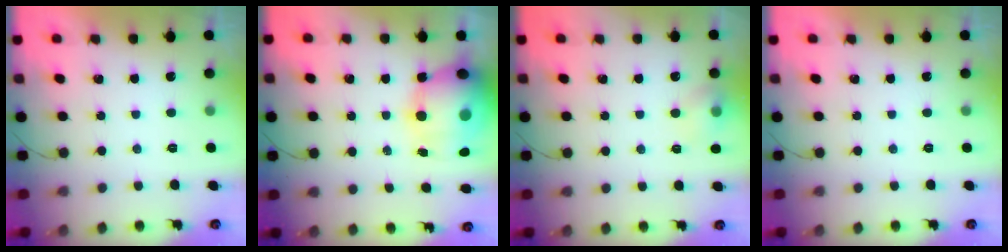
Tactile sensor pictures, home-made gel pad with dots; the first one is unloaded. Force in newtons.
{"total": 20.5, "press": 19.9, "slide": 4.9}
{"total": 7.2, "press": 7.0, "slide": 1.5}
{"total": 0.0}